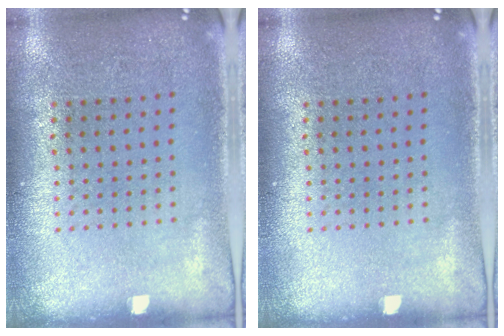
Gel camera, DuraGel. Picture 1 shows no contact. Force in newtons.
{"total": 0.0}